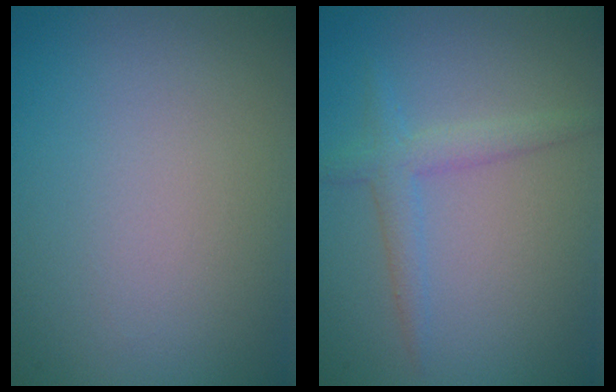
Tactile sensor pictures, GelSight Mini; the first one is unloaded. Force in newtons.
{"total": 2.3, "press": 2.3, "slide": 0.2}